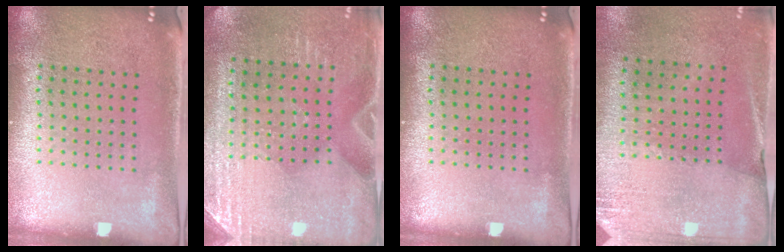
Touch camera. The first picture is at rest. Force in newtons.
{"total": 2.9, "press": 2.8, "slide": 0.9}
{"total": 0.0}
{"total": 2.7, "press": 2.4, "slide": 1.2}